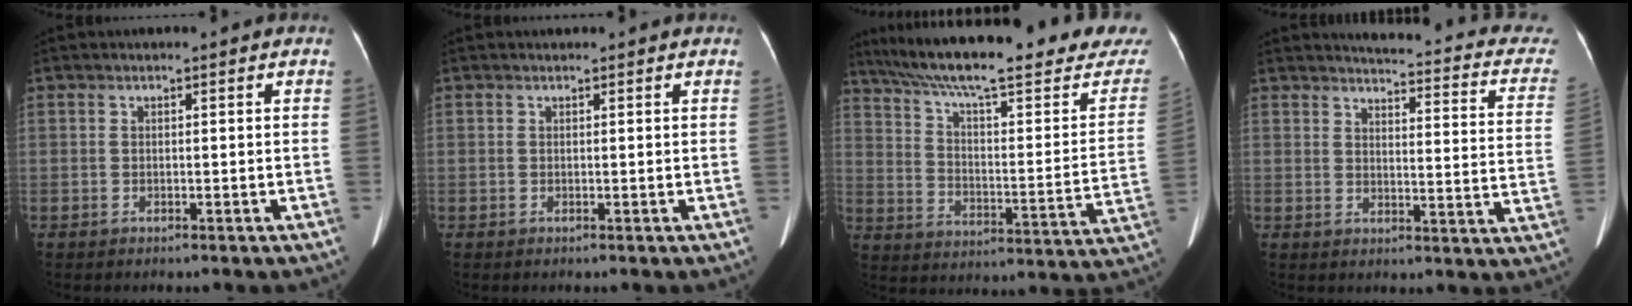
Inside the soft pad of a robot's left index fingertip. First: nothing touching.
{"total": 1.2, "force": [1.2, 0.2, 0.2], "torque": [-0.011, 0.014, 0.014]}
{"total": 31.3, "force": [26.8, 4.1, 15.6], "torque": [-0.247, -0.059, 0.352]}
{"total": 16.9, "force": [15.3, 3.2, 6.5], "torque": [-0.059, -0.054, 0.140]}